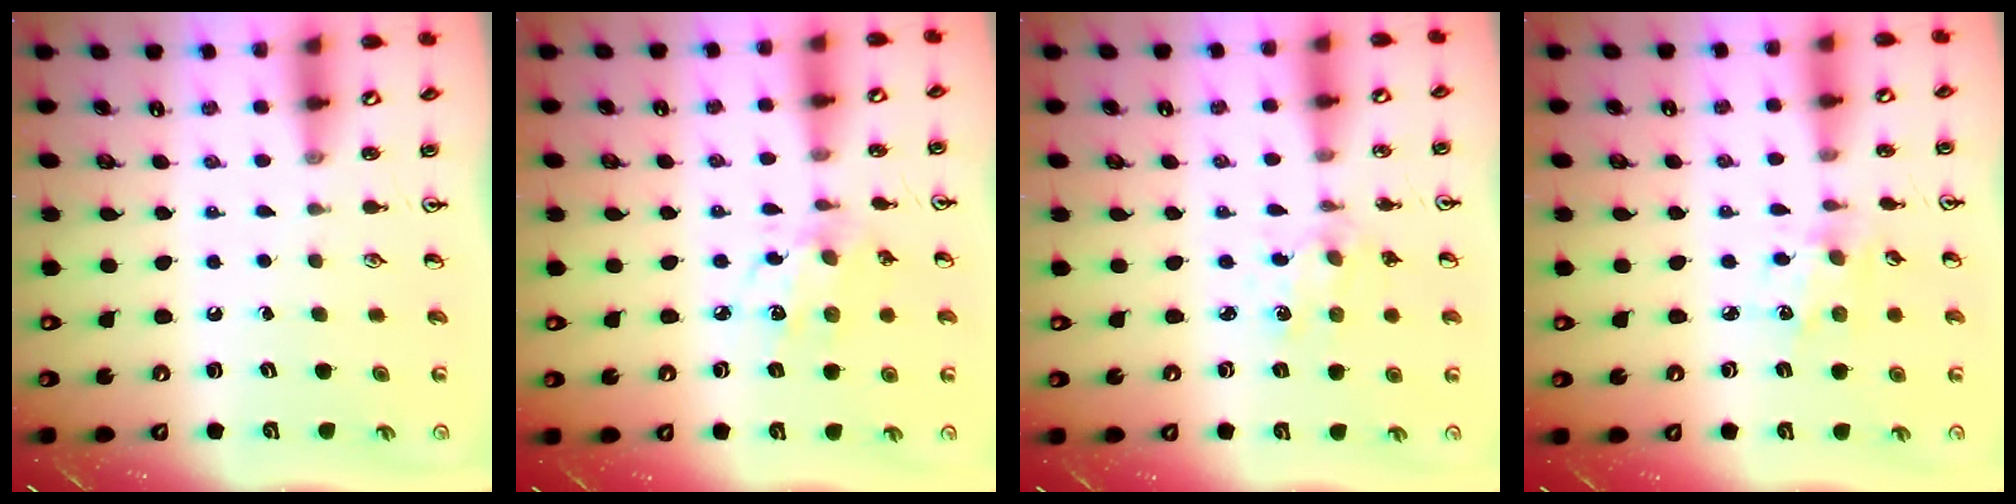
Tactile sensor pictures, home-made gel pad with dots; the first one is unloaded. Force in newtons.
{"total": 7.8, "press": 7.8, "slide": 0.5}
{"total": 2.1, "press": 2.1, "slide": 0.4}
{"total": 2.5, "press": 2.4, "slide": 0.6}